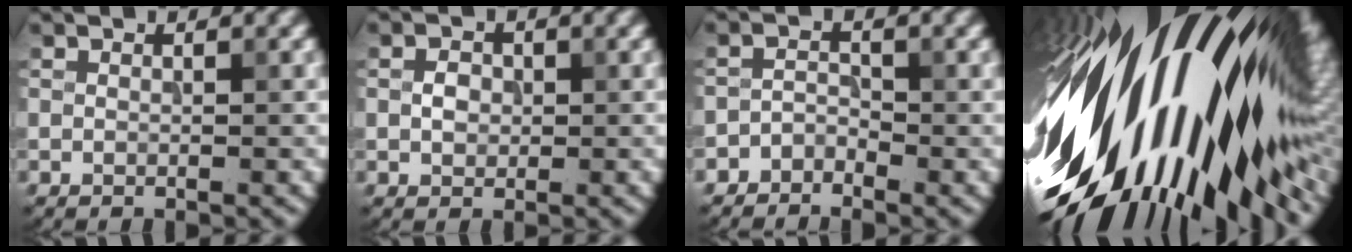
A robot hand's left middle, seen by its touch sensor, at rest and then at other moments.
{"total": 1.6, "force": [0.0, 1.3, 0.9], "torque": [-0.018, 0.001, -0.003]}
{"total": 1.6, "force": [-1.4, 0.7, 0.2], "torque": [-0.001, 0.007, -0.031]}
{"total": 19.2, "force": [-0.6, 8.8, 17.1], "torque": [-0.283, -0.010, -0.031]}